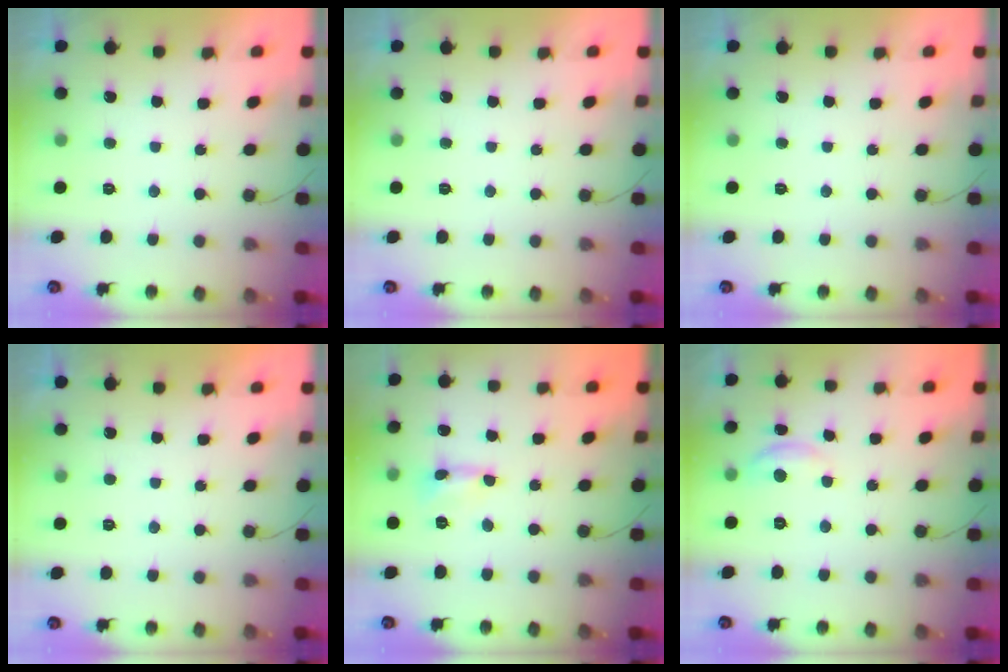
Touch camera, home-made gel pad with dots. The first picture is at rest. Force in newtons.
{"total": 0.0}
{"total": 0.0}
{"total": 0.0}
{"total": 0.6, "press": 0.6, "slide": 0.0}
{"total": 5.0, "press": 4.9, "slide": 0.2}